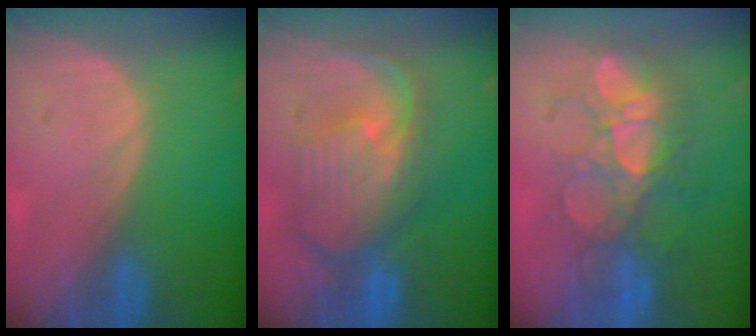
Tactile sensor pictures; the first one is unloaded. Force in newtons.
{"total": 10.6, "press": 9.5, "slide": 4.7}
{"total": 9.1, "press": 8.9, "slide": 1.9}